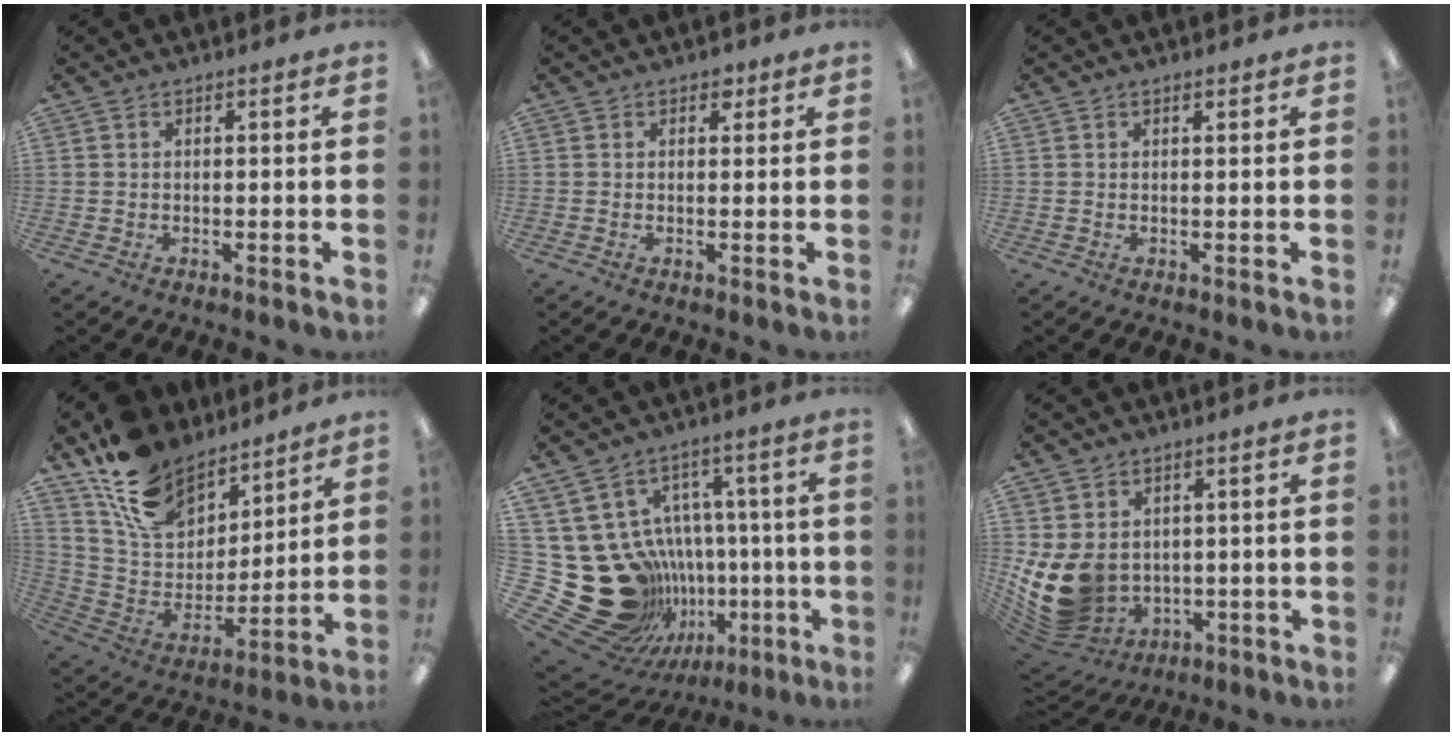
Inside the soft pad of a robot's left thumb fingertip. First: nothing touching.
{"total": 2.0, "force": [1.2, 1.3, 0.8], "torque": [-0.001, -0.003, 0.018]}
{"total": 0.8, "force": [0.6, 0.3, 0.4], "torque": [-0.009, 0.000, 0.012]}
{"total": 19.2, "force": [13.5, 11.1, 8.0], "torque": [-0.164, -0.078, 0.252]}
{"total": 26.4, "force": [-3.8, 22.5, 13.2], "torque": [-0.245, -0.017, 0.019]}
{"total": 11.9, "force": [0.6, 10.0, 6.6], "torque": [-0.158, -0.017, 0.021]}